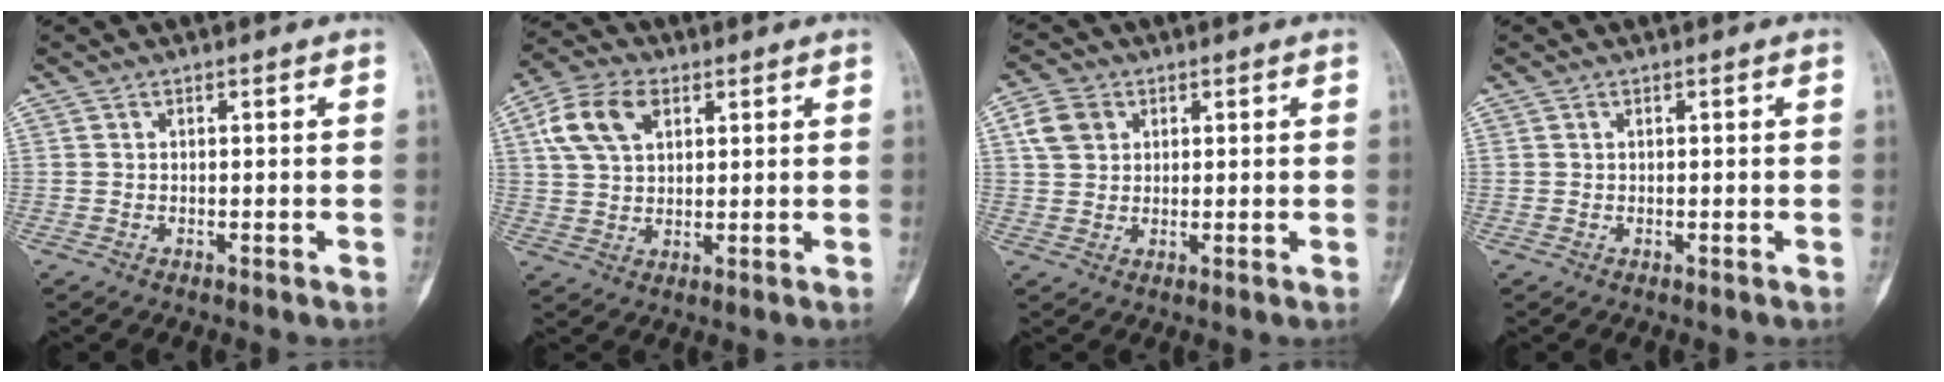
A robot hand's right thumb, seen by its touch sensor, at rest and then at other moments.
{"total": 10.2, "force": [3.9, 6.4, 6.9], "torque": [-0.129, 0.007, 0.072]}
{"total": 5.4, "force": [1.9, 4.3, 2.6], "torque": [-0.037, 0.002, 0.035]}
{"total": 0.0}